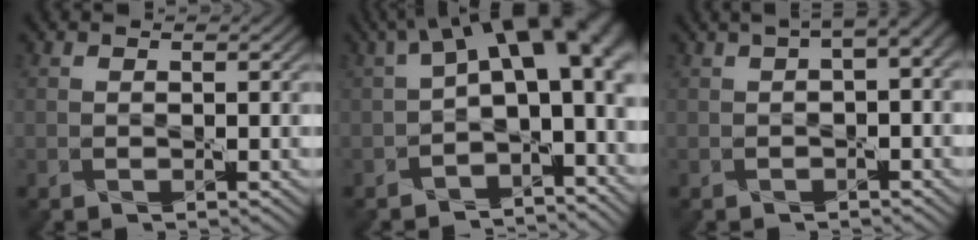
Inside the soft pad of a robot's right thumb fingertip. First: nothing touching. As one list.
[{"total": 15.1, "force": [1.7, 8.0, 12.7], "torque": [-0.182, -0.009, 0.050]}, {"total": 4.2, "force": [1.1, 1.3, 3.8], "torque": [-0.052, 0.008, 0.017]}]